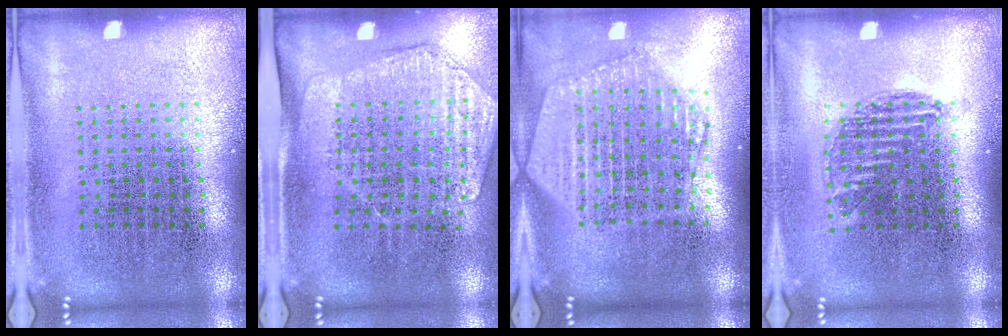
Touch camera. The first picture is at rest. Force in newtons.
{"total": 1.7, "press": 1.5, "slide": 0.9}
{"total": 2.4, "press": 2.1, "slide": 1.2}
{"total": 1.0, "press": 0.8, "slide": 0.5}